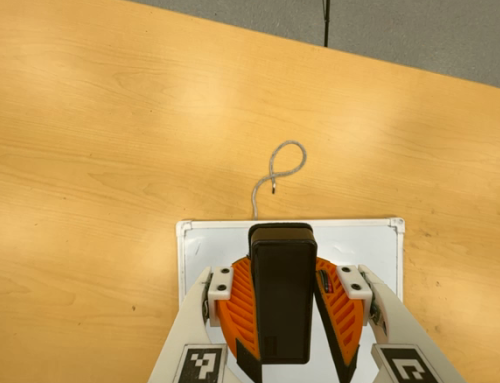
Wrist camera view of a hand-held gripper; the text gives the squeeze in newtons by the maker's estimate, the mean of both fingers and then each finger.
{"total": 9.7, "left": 8.9, "right": 10.5}